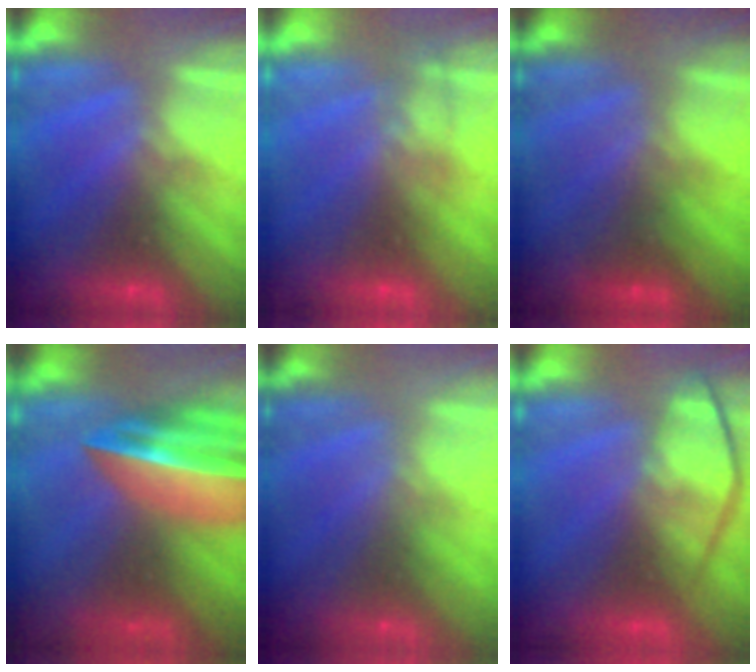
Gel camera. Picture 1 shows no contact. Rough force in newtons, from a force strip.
{"total": 1.4}
{"total": 1.3}
{"total": 5.6}
{"total": 7.6}
{"total": 4.4}